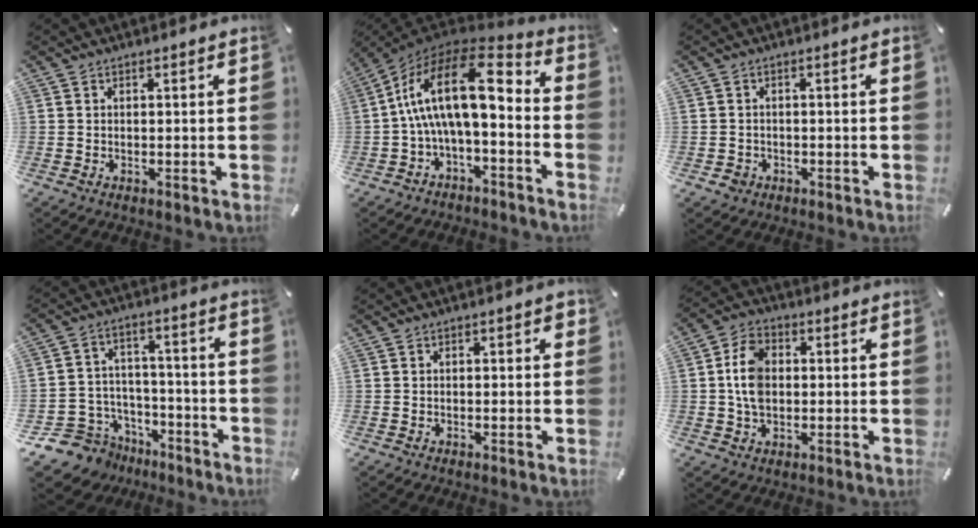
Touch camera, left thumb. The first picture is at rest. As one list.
[{"total": 18.1, "force": [2.4, 8.0, 16.1], "torque": [-0.316, -0.017, 0.038]}, {"total": 2.3, "force": [-1.2, 1.9, 0.5], "torque": [-0.008, 0.008, -0.024]}, {"total": 11.0, "force": [-6.4, 8.7, 2.0], "torque": [-0.052, 0.038, -0.108]}, {"total": 0.9, "force": [-0.1, 0.5, 0.7], "torque": [-0.012, 0.005, -0.004]}, {"total": 8.0, "force": [0.3, 5.9, 5.4], "torque": [-0.117, 0.006, 0.004]}]